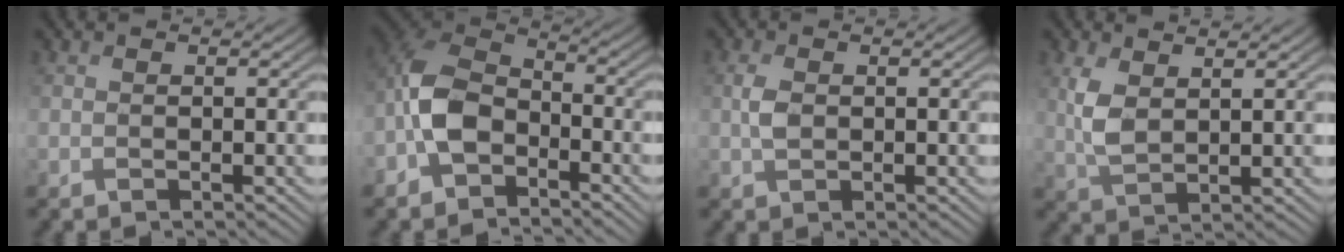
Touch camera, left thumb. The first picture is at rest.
{"total": 7.8, "force": [-3.4, 4.8, 5.2], "torque": [-0.113, 0.011, -0.087]}
{"total": 1.8, "force": [0.7, 1.0, 1.4], "torque": [-0.035, 0.007, 0.014]}
{"total": 4.2, "force": [2.3, 1.6, 3.1], "torque": [-0.082, 0.007, 0.050]}